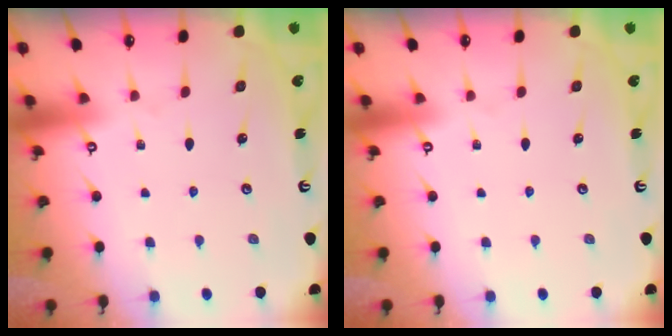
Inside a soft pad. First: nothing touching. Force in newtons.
{"total": 0.0}